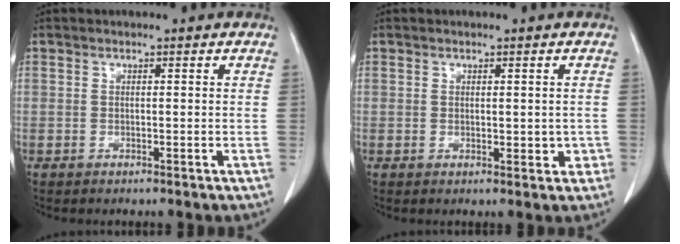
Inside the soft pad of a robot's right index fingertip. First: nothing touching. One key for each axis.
{"total": 2.3, "fx": -0.1, "fy": 1.3, "fz": 1.9, "tx": -0.022, "ty": -0.004, "tz": 0.003}